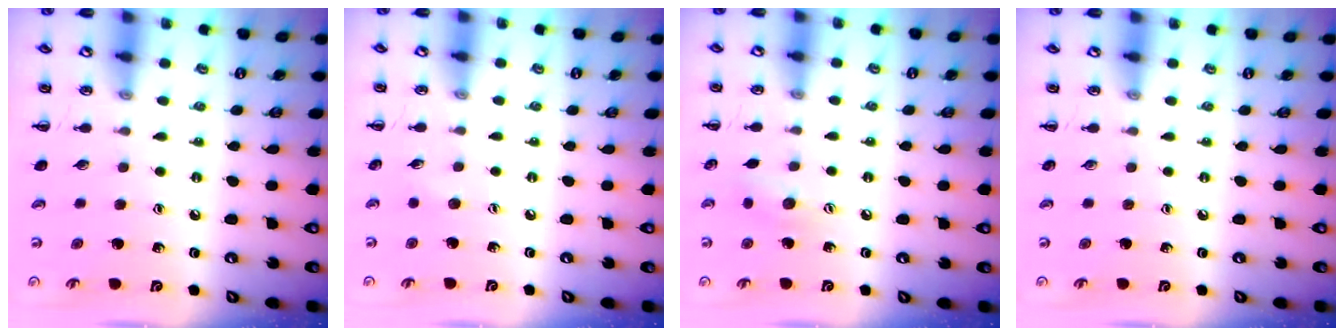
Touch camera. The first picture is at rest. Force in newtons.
{"total": 3.2, "press": 3.0, "slide": 0.8}
{"total": 7.2, "press": 7.0, "slide": 1.7}
{"total": 0.0}